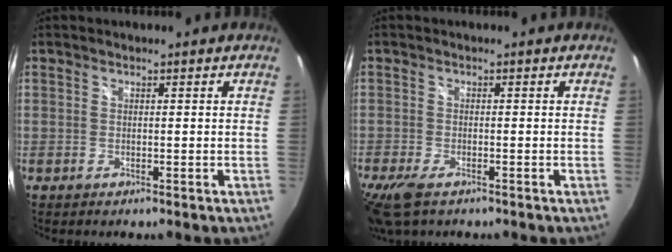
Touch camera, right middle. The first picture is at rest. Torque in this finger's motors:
{"motor_torque": [1.11, -1.01, 0.38, 0.11]}